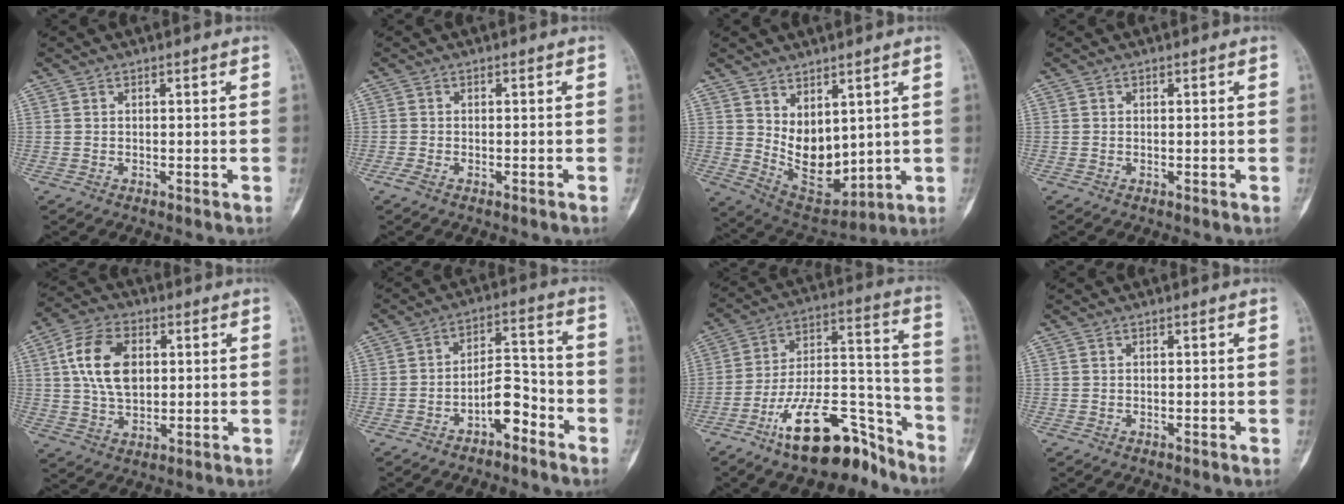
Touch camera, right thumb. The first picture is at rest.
{"total": 1.2, "force": [-0.9, 0.0, 0.8], "torque": [-0.031, 0.003, -0.022]}
{"total": 11.0, "force": [2.3, 6.7, 8.4], "torque": [-0.100, -0.034, 0.071]}
{"total": 0.0}
{"total": 11.8, "force": [2.4, 7.5, 8.8], "torque": [-0.153, 0.003, 0.042]}
{"total": 7.1, "force": [-4.1, 3.3, 4.7], "torque": [-0.060, 0.050, -0.071]}
{"total": 18.9, "force": [-13.2, 7.1, 11.6], "torque": [-0.167, 0.110, -0.222]}
{"total": 0.0}